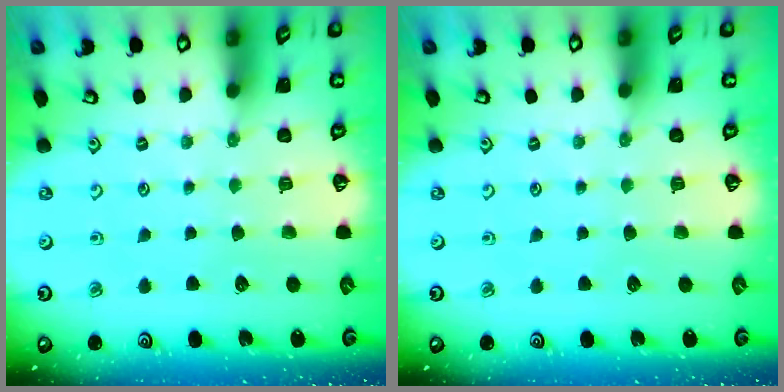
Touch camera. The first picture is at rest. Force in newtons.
{"total": 0.0}